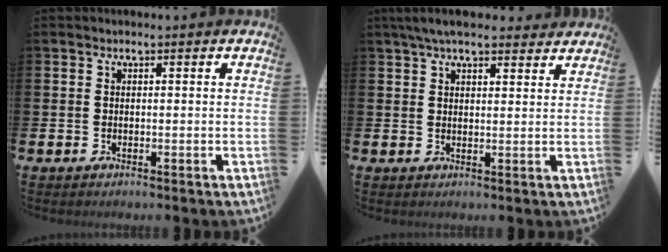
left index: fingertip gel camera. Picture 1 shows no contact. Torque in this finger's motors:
{"motor_torque": [1.02, -1.12, 0.69, 0.21]}